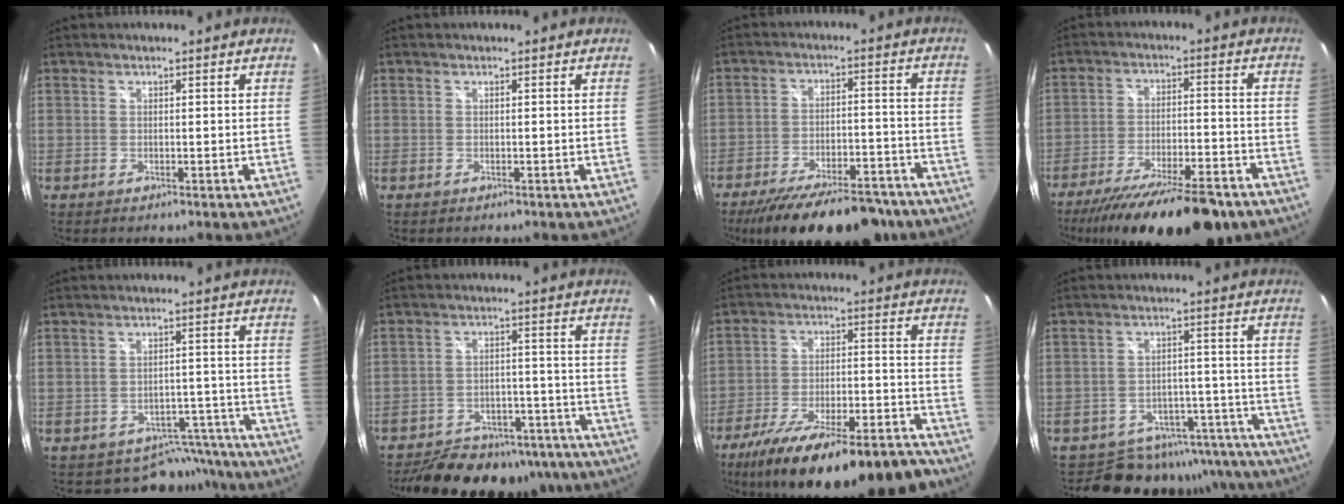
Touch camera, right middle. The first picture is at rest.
{"total": 0.0}
{"total": 22.2, "force": [-18.1, 7.0, 10.7], "torque": [-0.191, -0.018, -0.247]}
{"total": 22.3, "force": [-17.9, 5.5, 12.1], "torque": [-0.213, -0.039, -0.260]}
{"total": 7.5, "force": [-6.3, 4.0, 0.1], "torque": [0.011, 0.033, -0.069]}
{"total": 21.1, "force": [-17.3, 9.1, 7.8], "torque": [-0.160, 0.015, -0.217]}
{"total": 24.3, "force": [-19.8, 5.6, 13.0], "torque": [-0.222, -0.031, -0.286]}
{"total": 15.2, "force": [-13.3, 7.0, 2.2], "torque": [-0.035, 0.044, -0.159]}